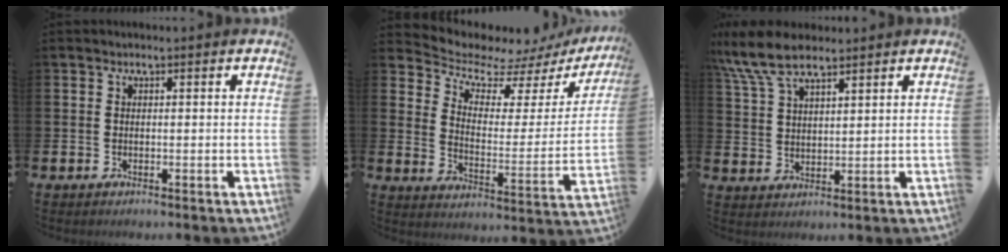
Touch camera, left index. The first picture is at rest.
{"total": 7.0, "force": [6.3, 2.4, 1.6], "torque": [-0.066, -0.058, 0.107]}
{"total": 8.5, "force": [7.0, 2.5, 4.2], "torque": [-0.099, -0.015, 0.129]}